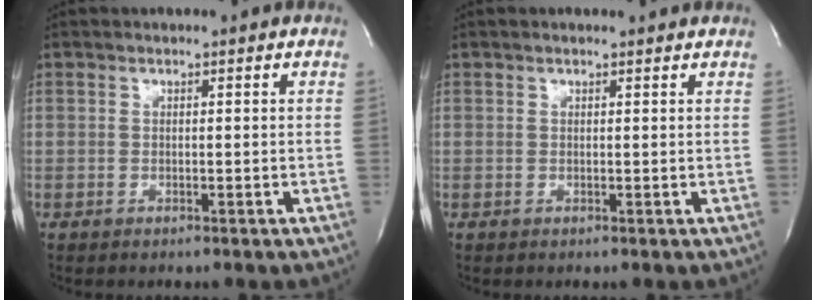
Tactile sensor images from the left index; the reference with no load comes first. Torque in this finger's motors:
{"motor_torque": [0.37, -0.97, -0.04, 0.00]}